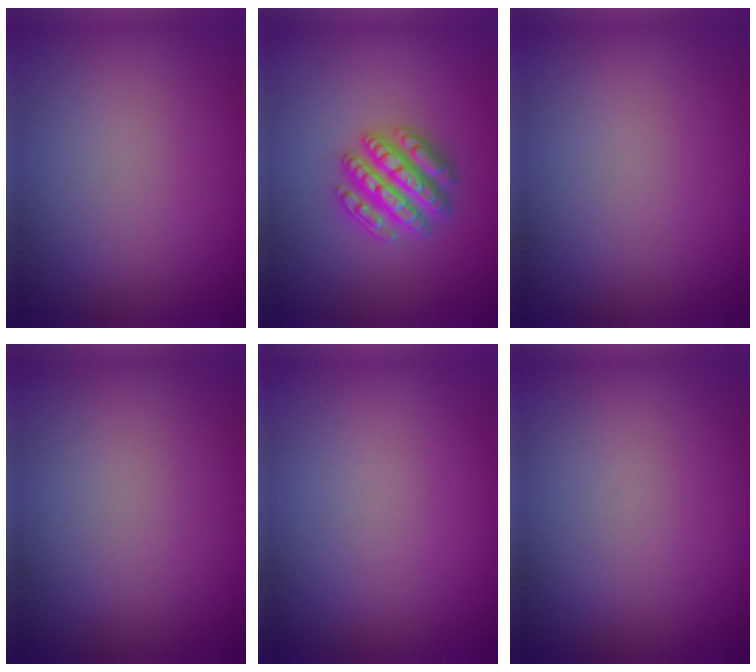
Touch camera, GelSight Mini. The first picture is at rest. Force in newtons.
{"total": 4.7, "press": 4.6, "slide": 0.8}
{"total": 0.0}
{"total": 0.0}
{"total": 0.0}
{"total": 0.0}